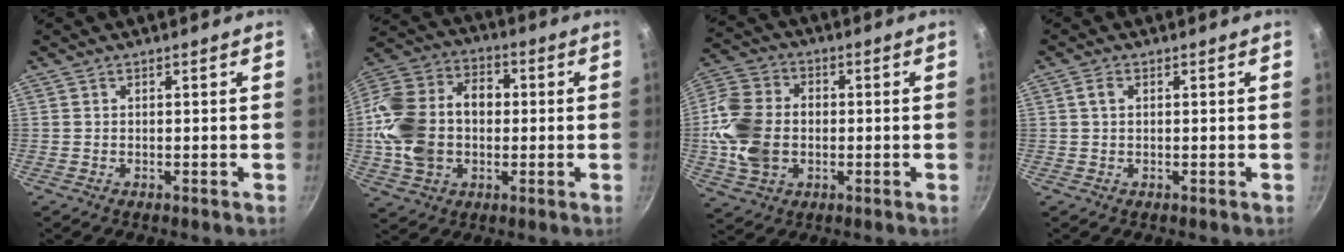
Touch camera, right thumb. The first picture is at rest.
{"total": 19.3, "force": [-0.6, 14.2, 13.1], "torque": [-0.238, 0.038, -0.017]}
{"total": 14.1, "force": [-1.1, 10.5, 9.3], "torque": [-0.174, 0.015, -0.028]}
{"total": 1.7, "force": [0.4, 1.0, 1.3], "torque": [-0.027, 0.004, 0.006]}